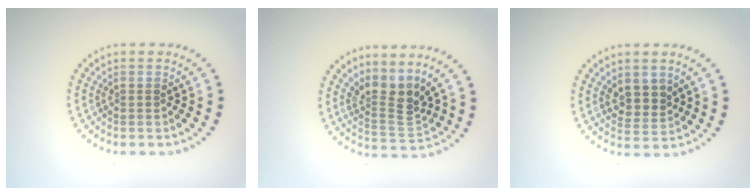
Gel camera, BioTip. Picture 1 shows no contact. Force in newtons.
{"total": 3.5, "press": 2.3, "slide": 2.6}
{"total": 2.5, "press": 2.3, "slide": 1.0}